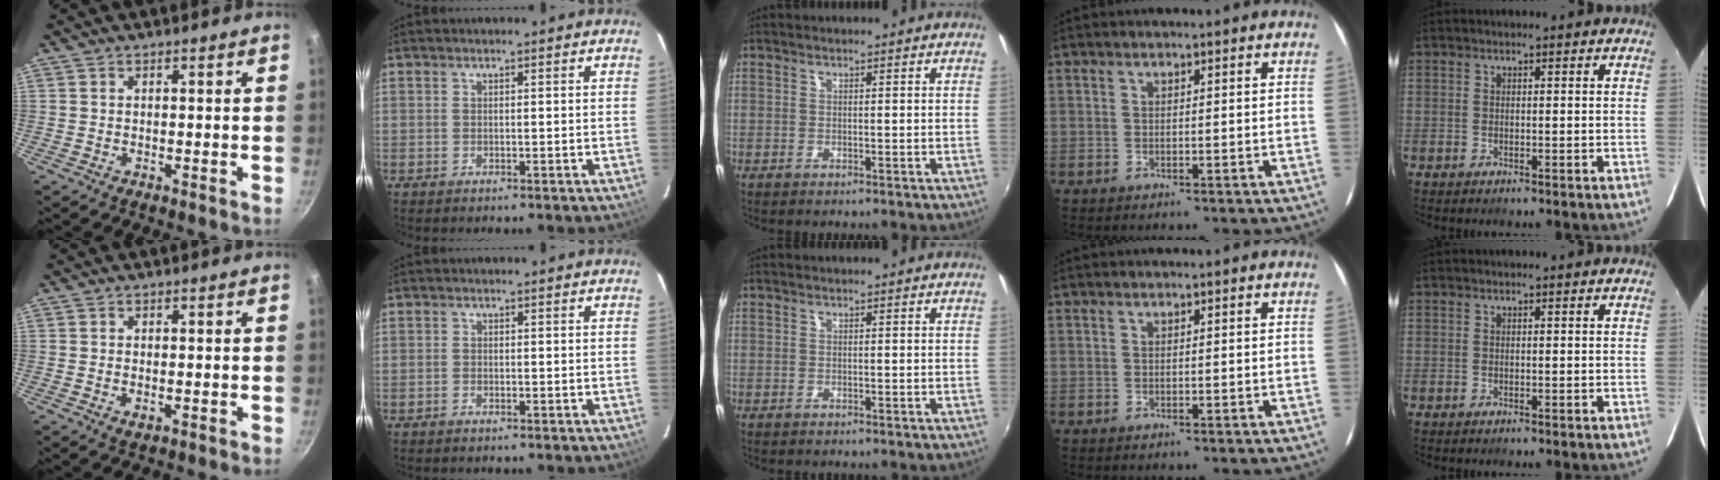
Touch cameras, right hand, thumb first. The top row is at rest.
{"thumb": {"total": 1.6, "force": [-0.3, 0.9, 1.3], "torque": [-0.022, -0.003, -0.004]}, "index": {"total": 0.8, "force": [-0.7, 0.4, 0.2], "torque": [-0.006, 0.001, -0.013]}}